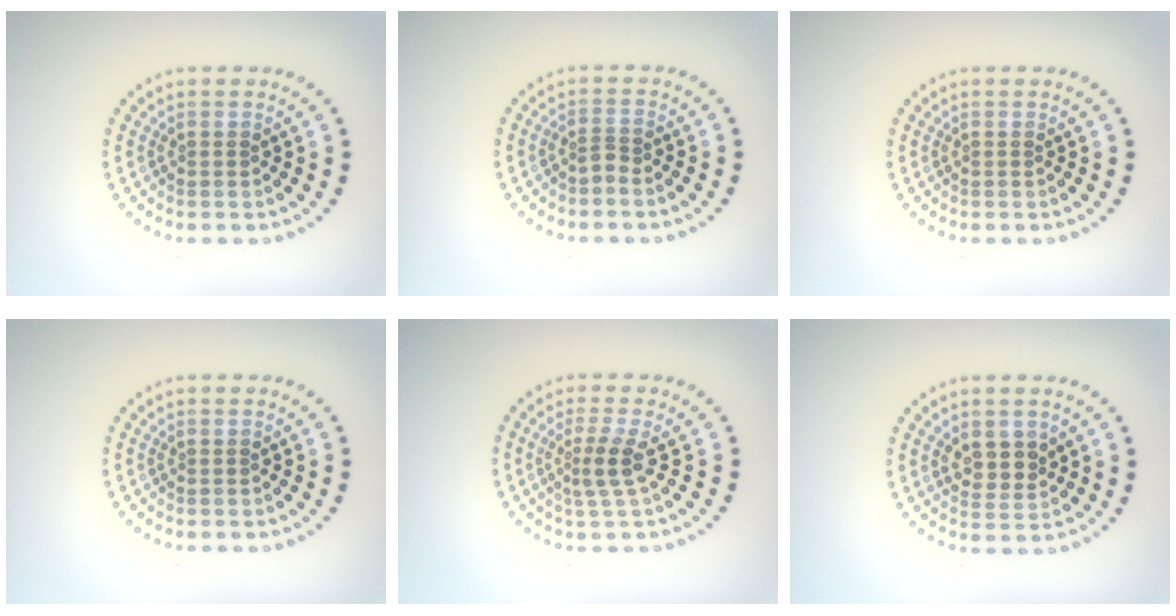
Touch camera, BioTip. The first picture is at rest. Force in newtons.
{"total": 0.9, "press": 0.5, "slide": 0.7}
{"total": 0.0}
{"total": 0.0}
{"total": 2.4, "press": 1.7, "slide": 1.6}
{"total": 2.6, "press": 2.4, "slide": 1.0}